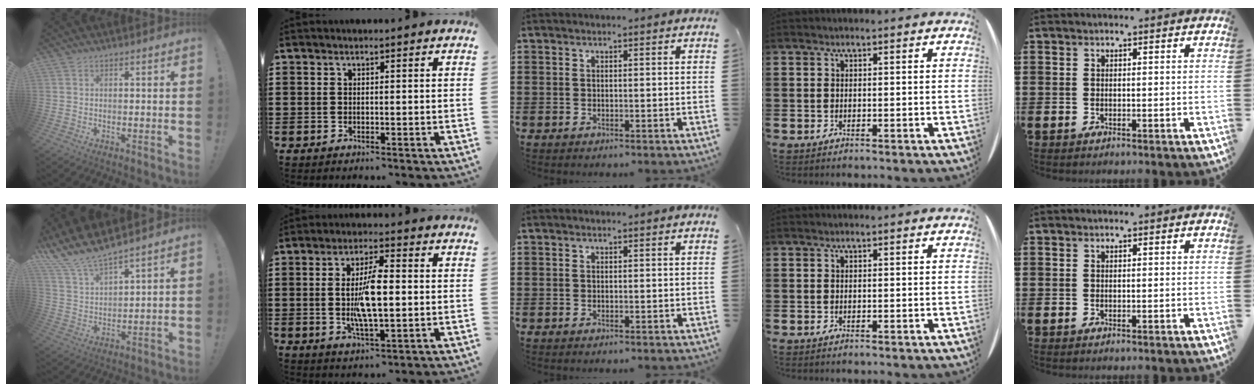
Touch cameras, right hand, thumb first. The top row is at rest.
{"thumb": {"total": 10.1, "force": [9.5, 1.3, 3.2], "torque": [-0.087, -0.077, 0.174]}, "index": {"total": 8.2, "force": [-0.2, 2.6, 7.8], "torque": [-0.158, -0.001, -0.009]}}